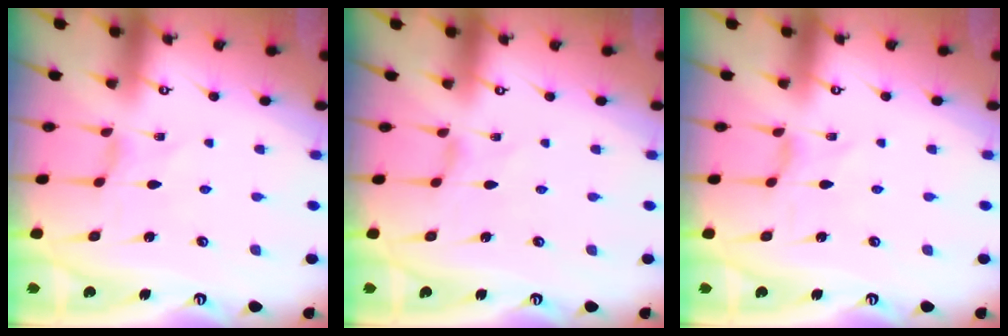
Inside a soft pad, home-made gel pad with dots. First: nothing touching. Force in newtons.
{"total": 0.0}
{"total": 0.0}